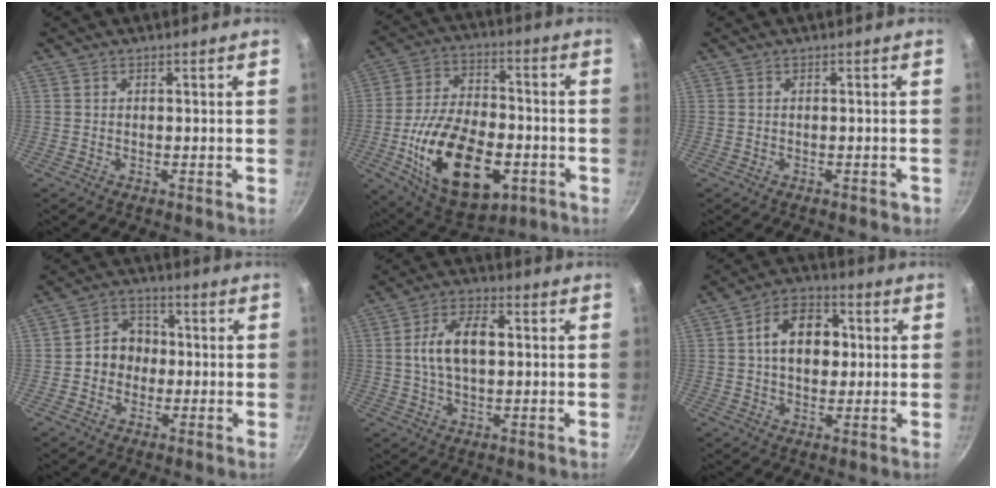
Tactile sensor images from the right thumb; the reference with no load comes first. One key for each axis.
{"total": 23.2, "fx": -6.8, "fy": 13.1, "fz": 17.9, "tx": -0.295, "ty": 0.025, "tz": -0.103}
{"total": 1.0, "fx": -0.6, "fy": 0.6, "fz": 0.5, "tx": 0.000, "ty": 0.011, "tz": 0.001}
{"total": 7.3, "fx": -0.5, "fy": 6.4, "fz": 3.5, "tx": -0.017, "ty": 0.018, "tz": -0.020}
{"total": 10.0, "fx": 1.1, "fy": 5.6, "fz": 8.3, "tx": -0.141, "ty": 0.018, "tz": 0.014}
{"total": 11.5, "fx": 1.5, "fy": 8.1, "fz": 8.1, "tx": -0.091, "ty": 0.017, "tz": 0.011}